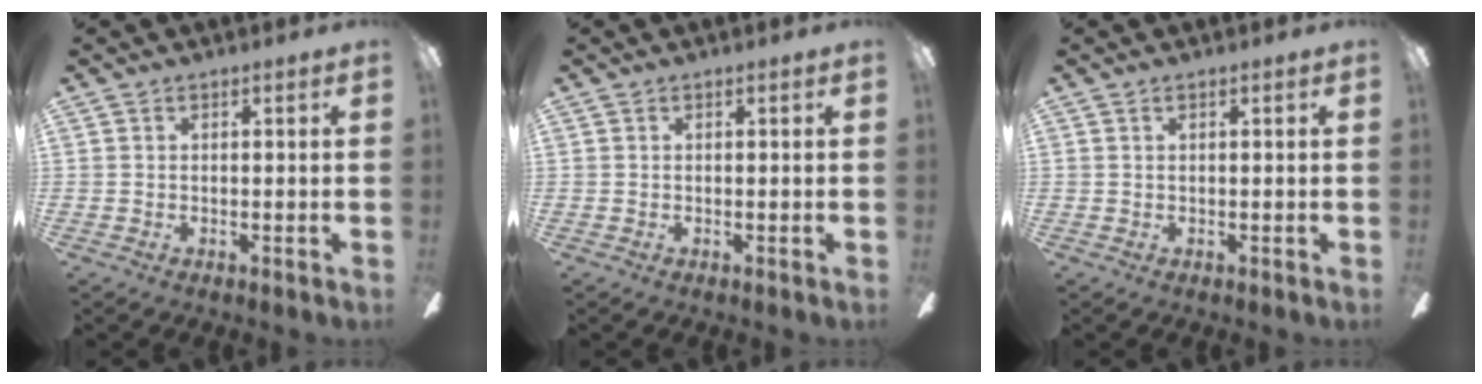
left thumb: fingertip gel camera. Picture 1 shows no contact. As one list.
[{"total": 0.0}, {"total": 0.6, "force": [0.2, 0.2, 0.5], "torque": [-0.012, 0.002, 0.003]}]